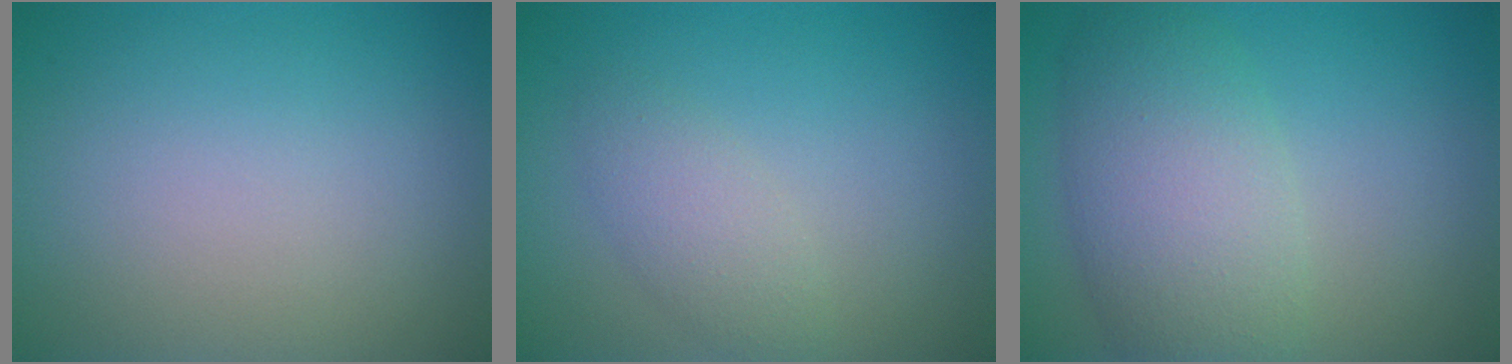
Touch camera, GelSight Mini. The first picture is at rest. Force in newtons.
{"total": 2.1, "press": 2.1, "slide": 0.0}
{"total": 6.7, "press": 6.7, "slide": 0.2}